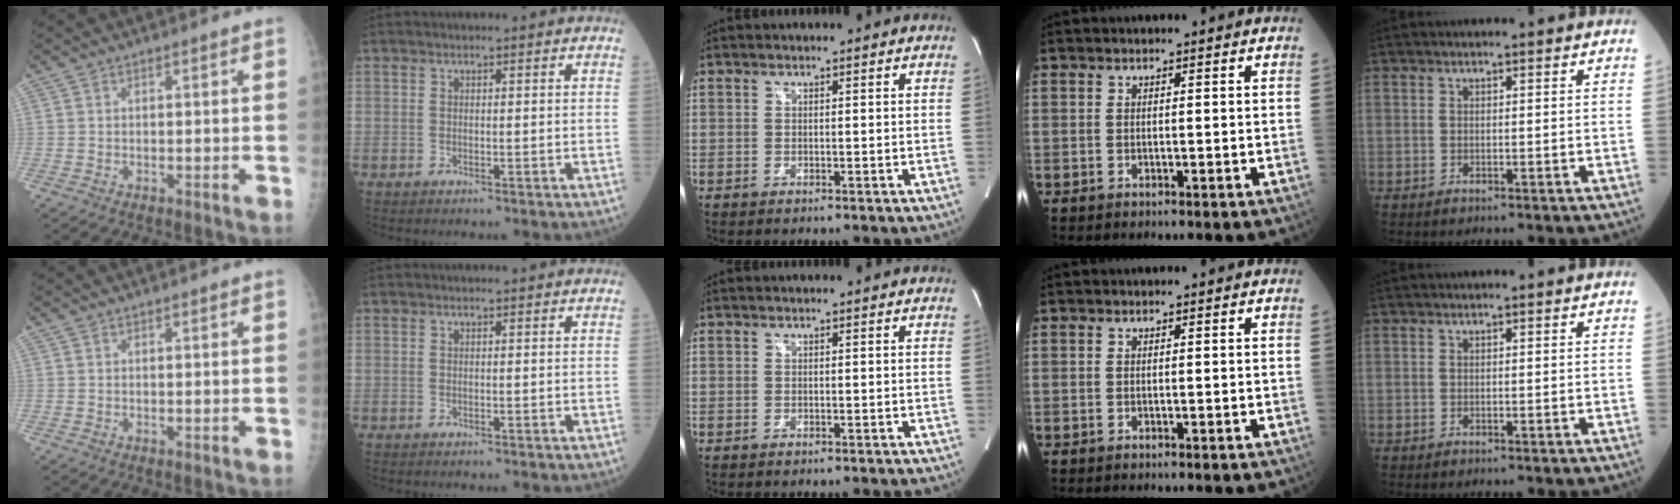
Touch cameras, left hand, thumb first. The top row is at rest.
{}